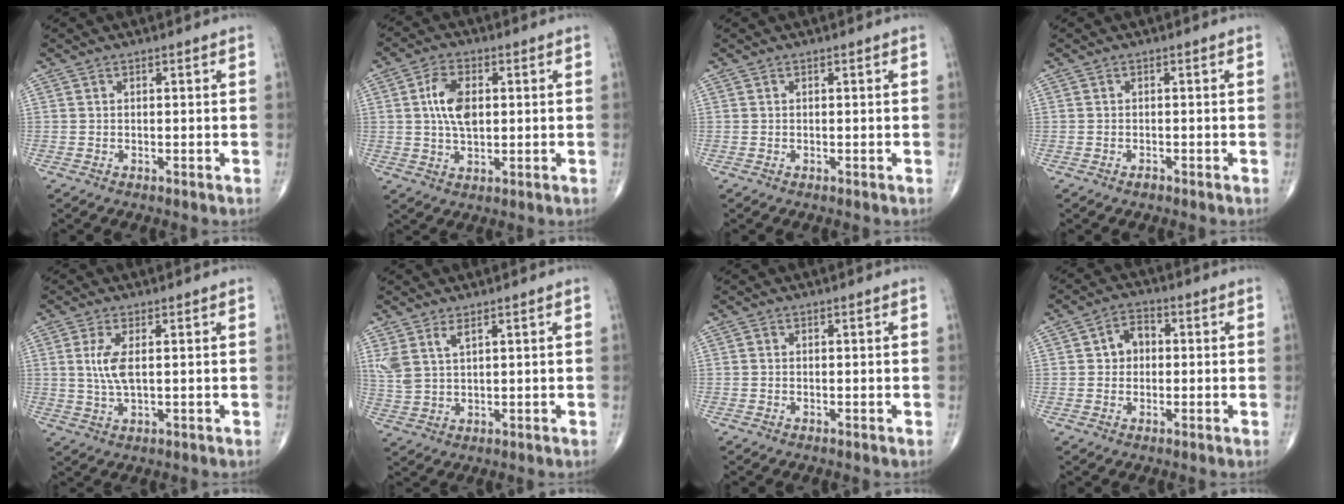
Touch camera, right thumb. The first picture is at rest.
{"total": 7.6, "force": [1.1, 4.3, 6.2], "torque": [-0.110, 0.002, 0.019]}
{"total": 0.0}
{"total": 0.7, "force": [-0.6, 0.3, 0.2], "torque": [-0.003, 0.002, -0.012]}
{"total": 4.9, "force": [0.8, 1.6, 4.5], "torque": [-0.106, -0.007, 0.020]}
{"total": 4.7, "force": [2.6, 1.9, 3.4], "torque": [-0.080, -0.009, 0.064]}
{"total": 0.0}
{"total": 4.7, "force": [0.4, 3.7, 2.8], "torque": [-0.024, 0.015, -0.002]}